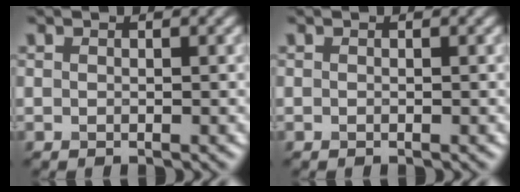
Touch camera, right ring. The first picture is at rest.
{"total": 0.0}